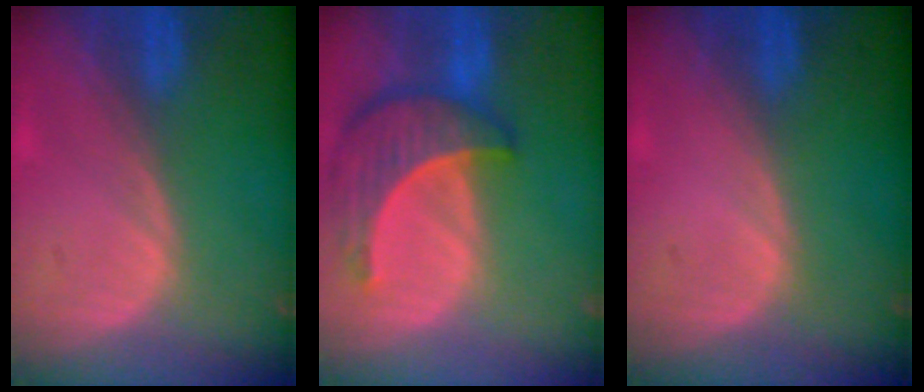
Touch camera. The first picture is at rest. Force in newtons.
{"total": 8.4, "press": 7.8, "slide": 3.3}
{"total": 0.0}